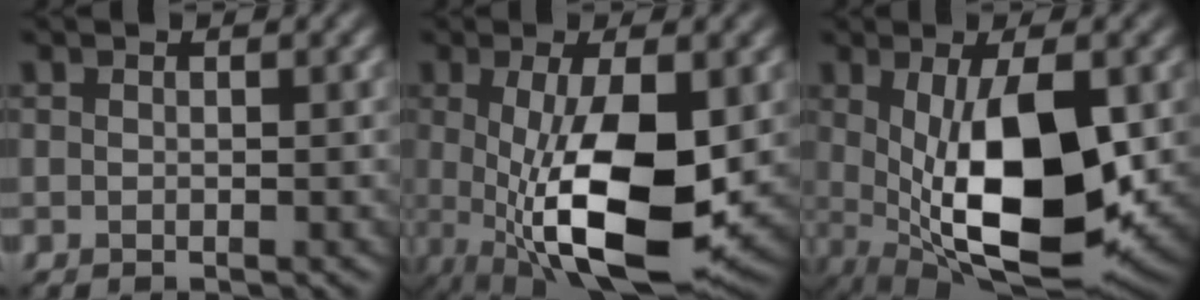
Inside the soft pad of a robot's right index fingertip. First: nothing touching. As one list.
[{"total": 11.4, "force": [-1.2, 4.3, 10.5], "torque": [-0.196, -0.026, -0.008]}, {"total": 11.7, "force": [-0.3, 5.0, 10.6], "torque": [-0.184, -0.024, 0.010]}]